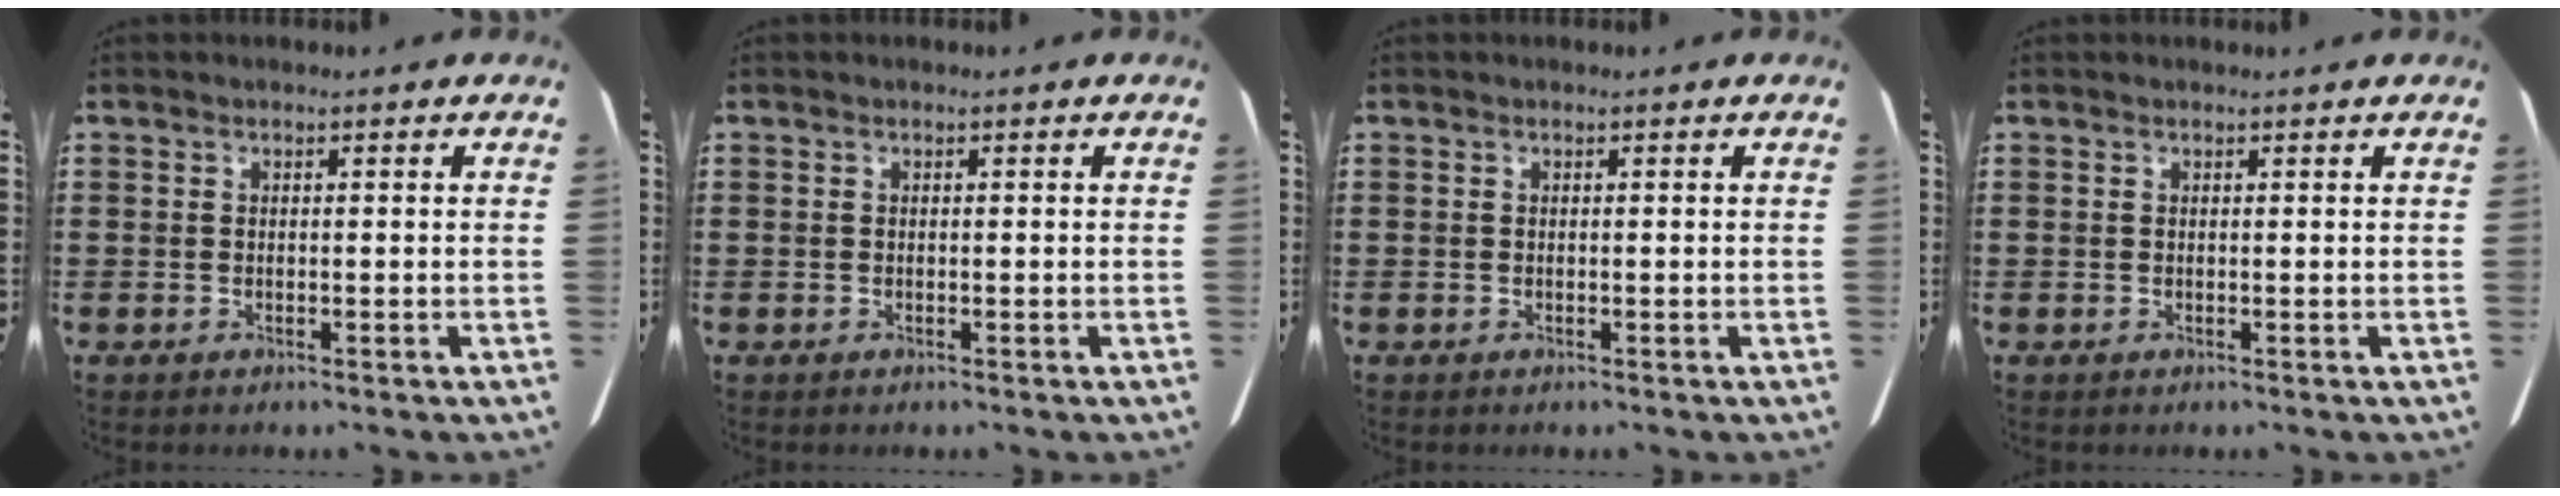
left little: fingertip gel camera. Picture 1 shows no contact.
{"total": 0.0}
{"total": 0.0}
{"total": 0.0}